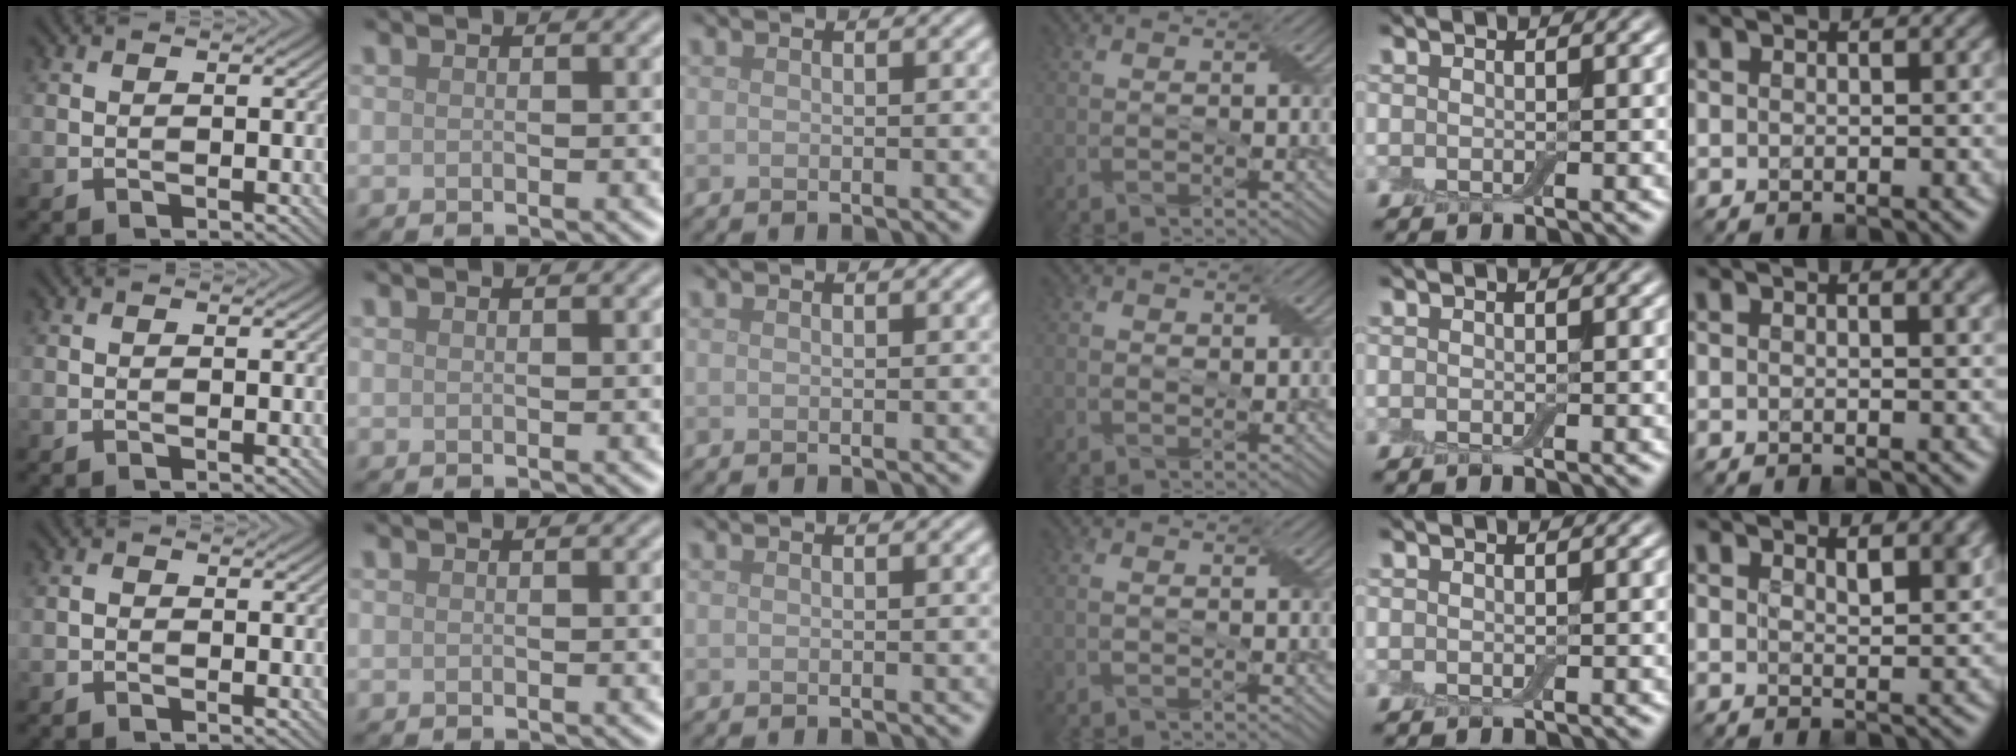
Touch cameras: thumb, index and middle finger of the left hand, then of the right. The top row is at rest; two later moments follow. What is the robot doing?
{"motion": "peel", "object": "bubble wrap"}